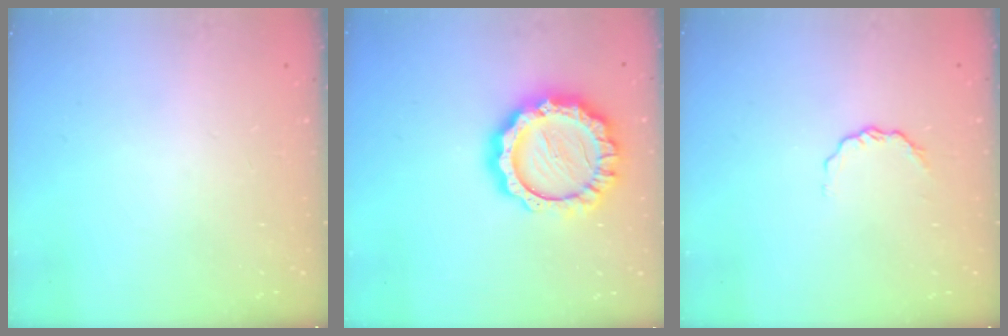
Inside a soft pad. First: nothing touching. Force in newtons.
{"total": 16.5, "press": 16.5, "slide": 1.6}
{"total": 4.4, "press": 4.4, "slide": 0.6}